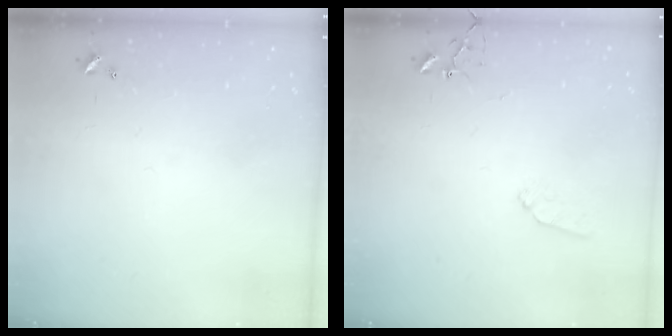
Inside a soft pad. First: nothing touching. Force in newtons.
{"total": 7.7, "press": 7.6, "slide": 0.9}